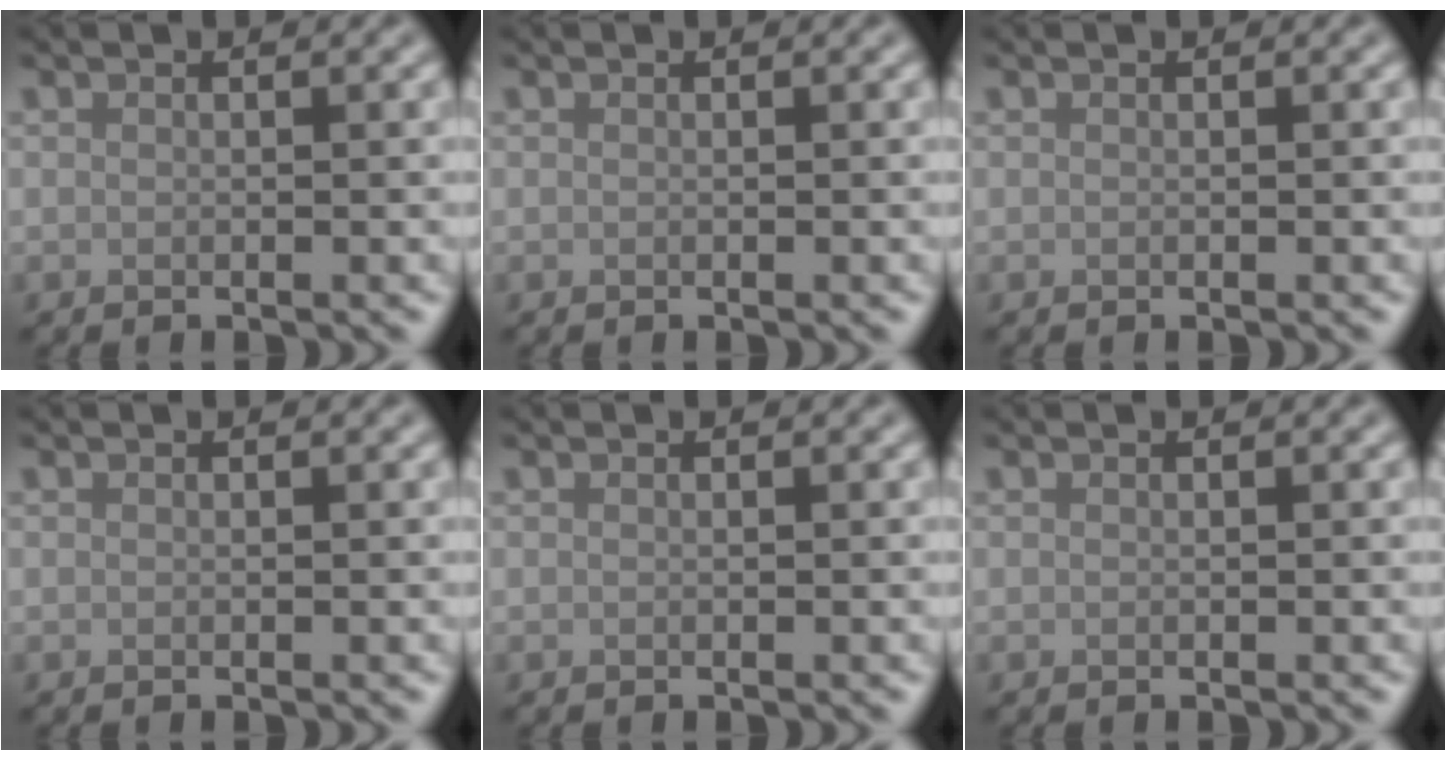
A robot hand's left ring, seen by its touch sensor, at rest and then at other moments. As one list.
[{"total": 0.0}, {"total": 0.0}, {"total": 0.0}, {"total": 0.0}, {"total": 0.0}]